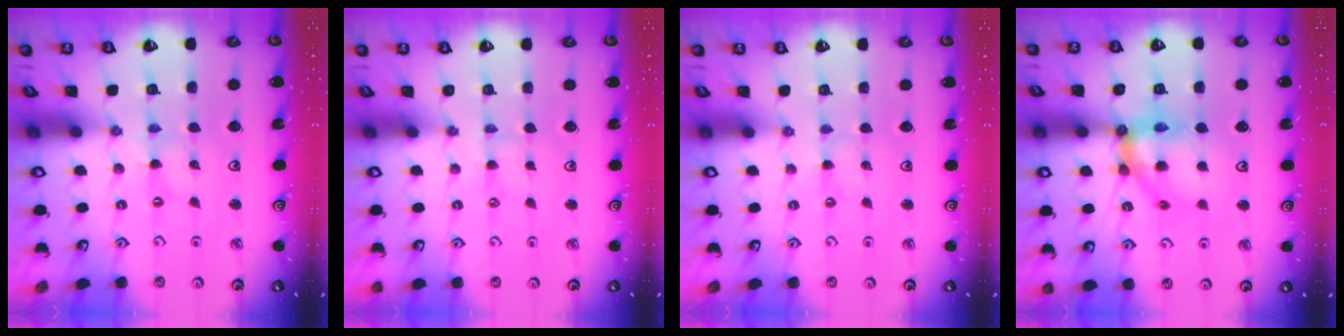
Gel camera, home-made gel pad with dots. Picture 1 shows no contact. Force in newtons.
{"total": 1.2, "press": 1.2, "slide": 0.4}
{"total": 0.0}
{"total": 12.6, "press": 12.6, "slide": 1.5}